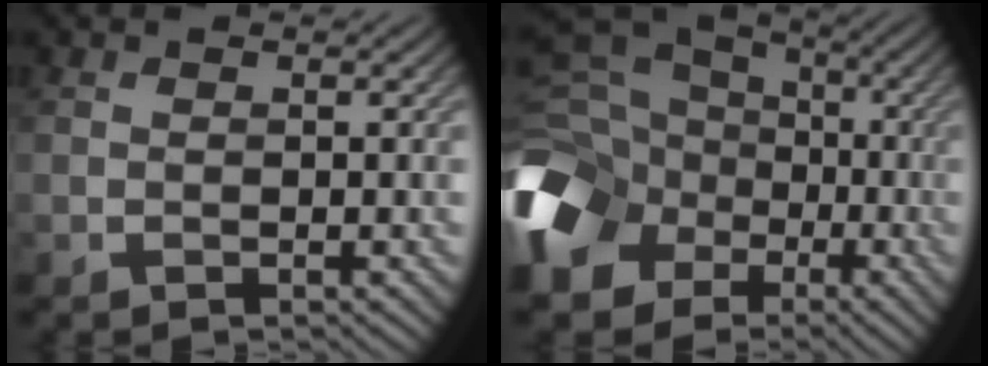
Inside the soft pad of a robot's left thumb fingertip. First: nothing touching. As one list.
[{"total": 18.7, "force": [-5.5, 15.3, 9.3], "torque": [-0.268, -0.026, -0.109]}]